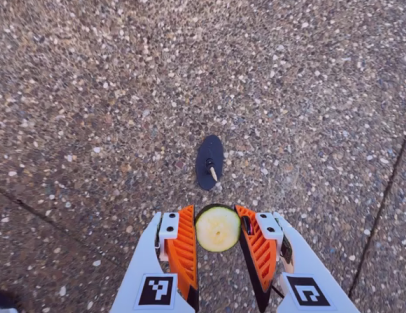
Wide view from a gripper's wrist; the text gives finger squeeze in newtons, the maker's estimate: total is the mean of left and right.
{"total": 10.2, "left": 10.2, "right": 10.3}